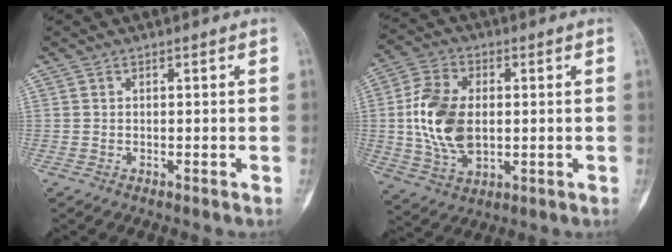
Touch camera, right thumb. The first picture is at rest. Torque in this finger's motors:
{"motor_torque": [0.24, 2.17, 0.92, 0.67, 0.21]}